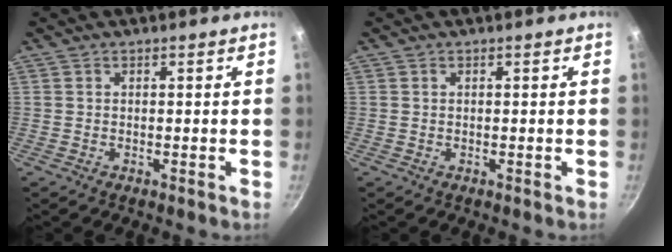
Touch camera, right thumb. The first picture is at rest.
{"total": 0.0}